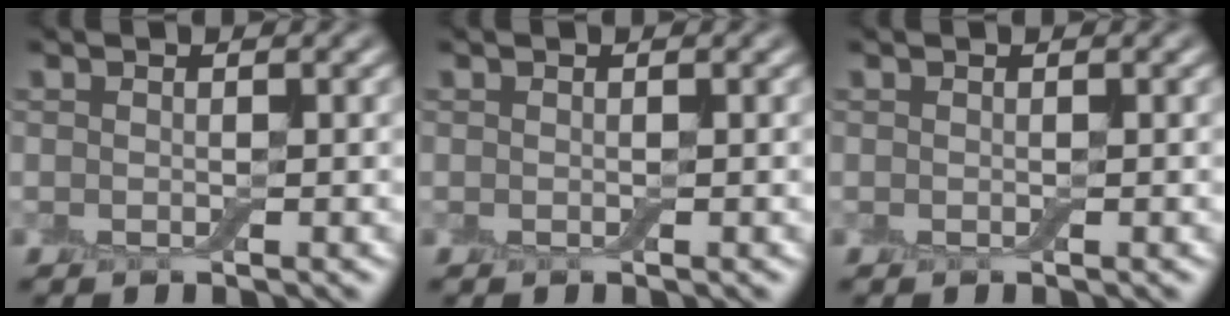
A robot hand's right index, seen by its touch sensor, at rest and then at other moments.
{"total": 0.0}
{"total": 0.0}